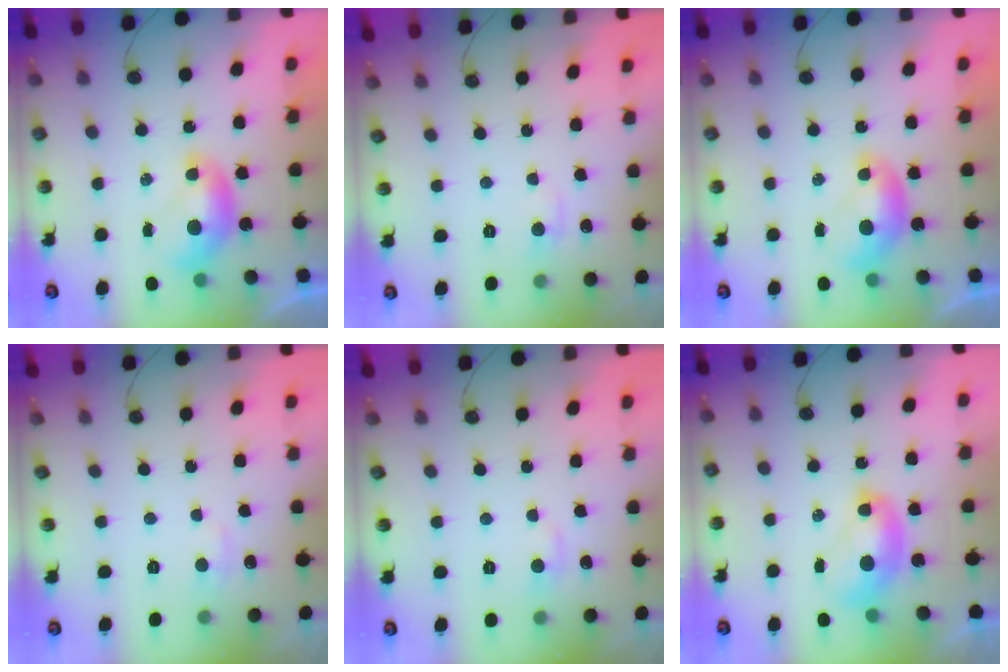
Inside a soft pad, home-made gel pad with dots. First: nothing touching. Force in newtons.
{"total": 1.1, "press": 0.8, "slide": 0.7}
{"total": 0.0}
{"total": 2.1, "press": 2.0, "slide": 0.6}
{"total": 1.3, "press": 1.1, "slide": 0.7}
{"total": 2.3, "press": 2.3, "slide": 0.3}